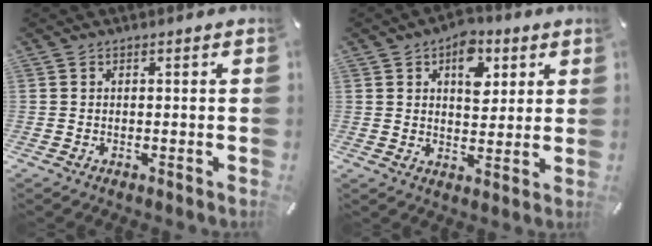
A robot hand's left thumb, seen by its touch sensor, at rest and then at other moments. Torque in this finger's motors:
{"motor_torque": [1.55, 1.44, 0.86, -0.86, 0.29]}